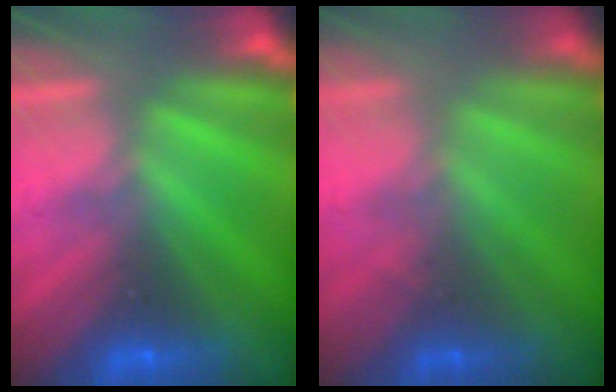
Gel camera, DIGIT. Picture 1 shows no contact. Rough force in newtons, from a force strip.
{"total": 1.8}